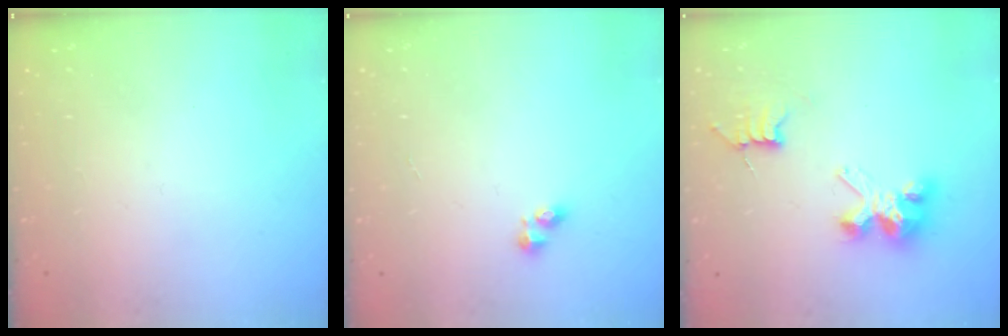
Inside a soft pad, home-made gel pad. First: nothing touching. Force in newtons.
{"total": 2.6, "press": 2.6, "slide": 0.4}
{"total": 7.1, "press": 7.1, "slide": 0.2}